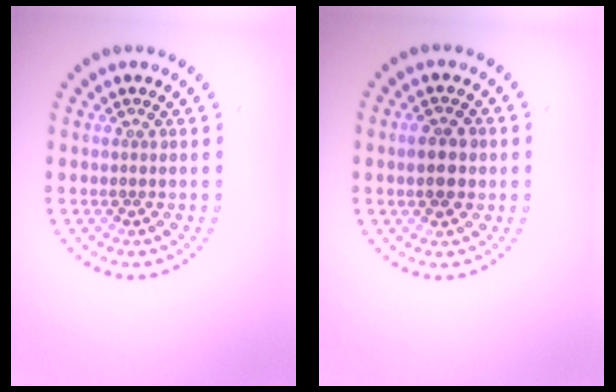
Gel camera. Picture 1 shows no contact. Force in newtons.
{"total": 2.5, "press": 2.5, "slide": 0.2}